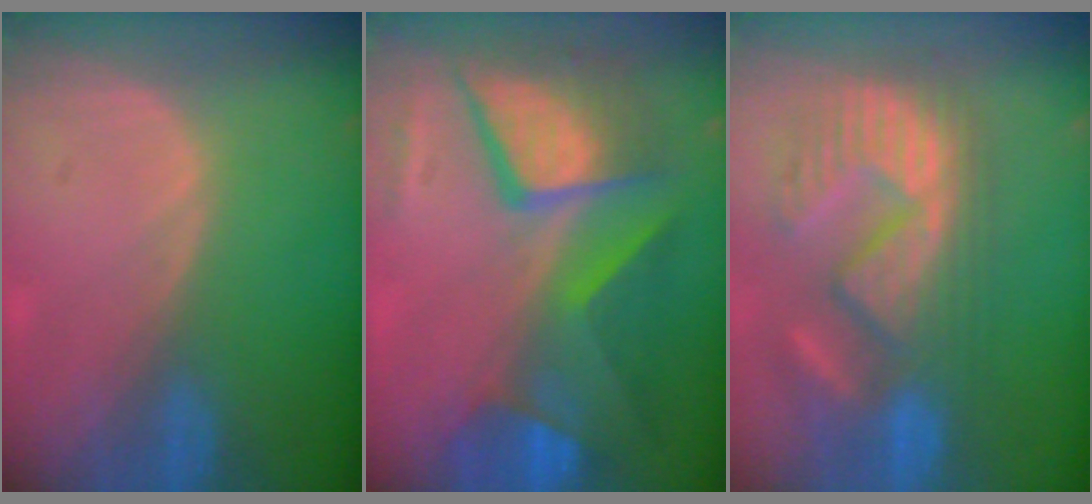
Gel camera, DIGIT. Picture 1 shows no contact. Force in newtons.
{"total": 11.7, "press": 11.7, "slide": 1.2}
{"total": 11.6, "press": 11.1, "slide": 3.4}